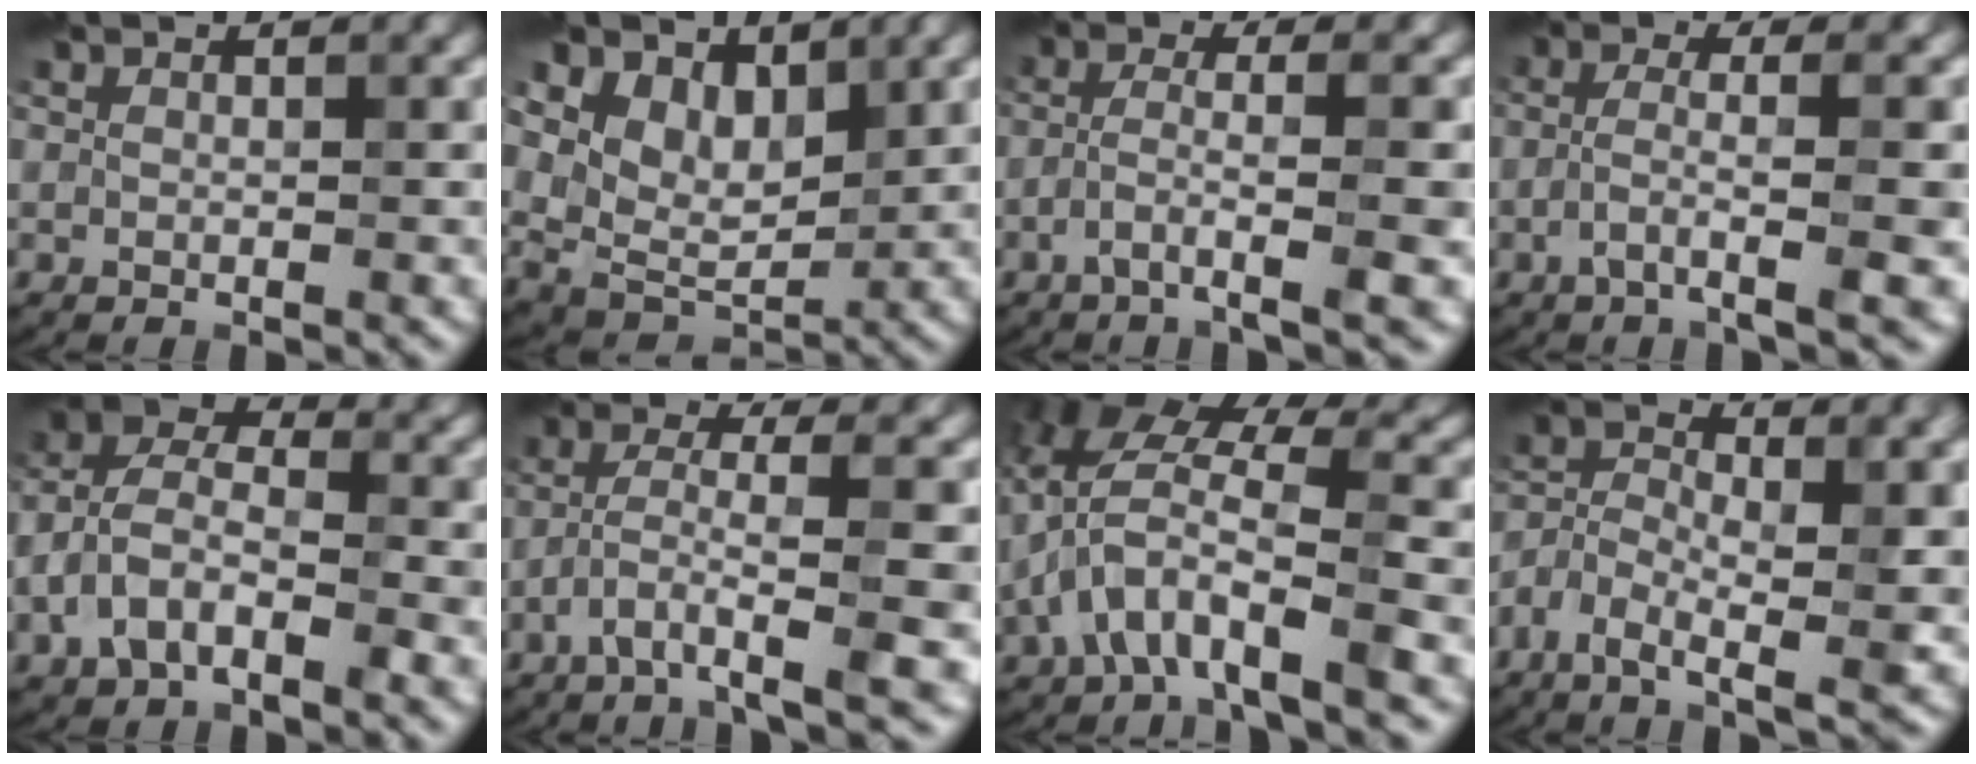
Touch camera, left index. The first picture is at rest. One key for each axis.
{"total": 5.3, "fx": 2.9, "fy": 3.3, "fz": 3.0, "tx": -0.057, "ty": -0.003, "tz": 0.044}
{"total": 4.4, "fx": -1.7, "fy": 0.5, "fz": 4.0, "tx": -0.076, "ty": 0.008, "tz": -0.042}
{"total": 4.3, "fx": -1.3, "fy": 0.6, "fz": 4.0, "tx": -0.076, "ty": 0.008, "tz": -0.032}
{"total": 6.9, "fx": -2.5, "fy": 4.0, "fz": 5.0, "tx": -0.104, "ty": 0.015, "tz": -0.060}
{"total": 5.6, "fx": -1.9, "fy": 0.8, "fz": 5.1, "tx": -0.100, "ty": 0.009, "tz": -0.041}
{"total": 8.4, "fx": -1.6, "fy": 3.6, "fz": 7.4, "tx": -0.144, "ty": 0.018, "tz": -0.038}
{"total": 7.2, "fx": -2.8, "fy": 2.6, "fz": 6.2, "tx": -0.120, "ty": -0.004, "tz": -0.060}